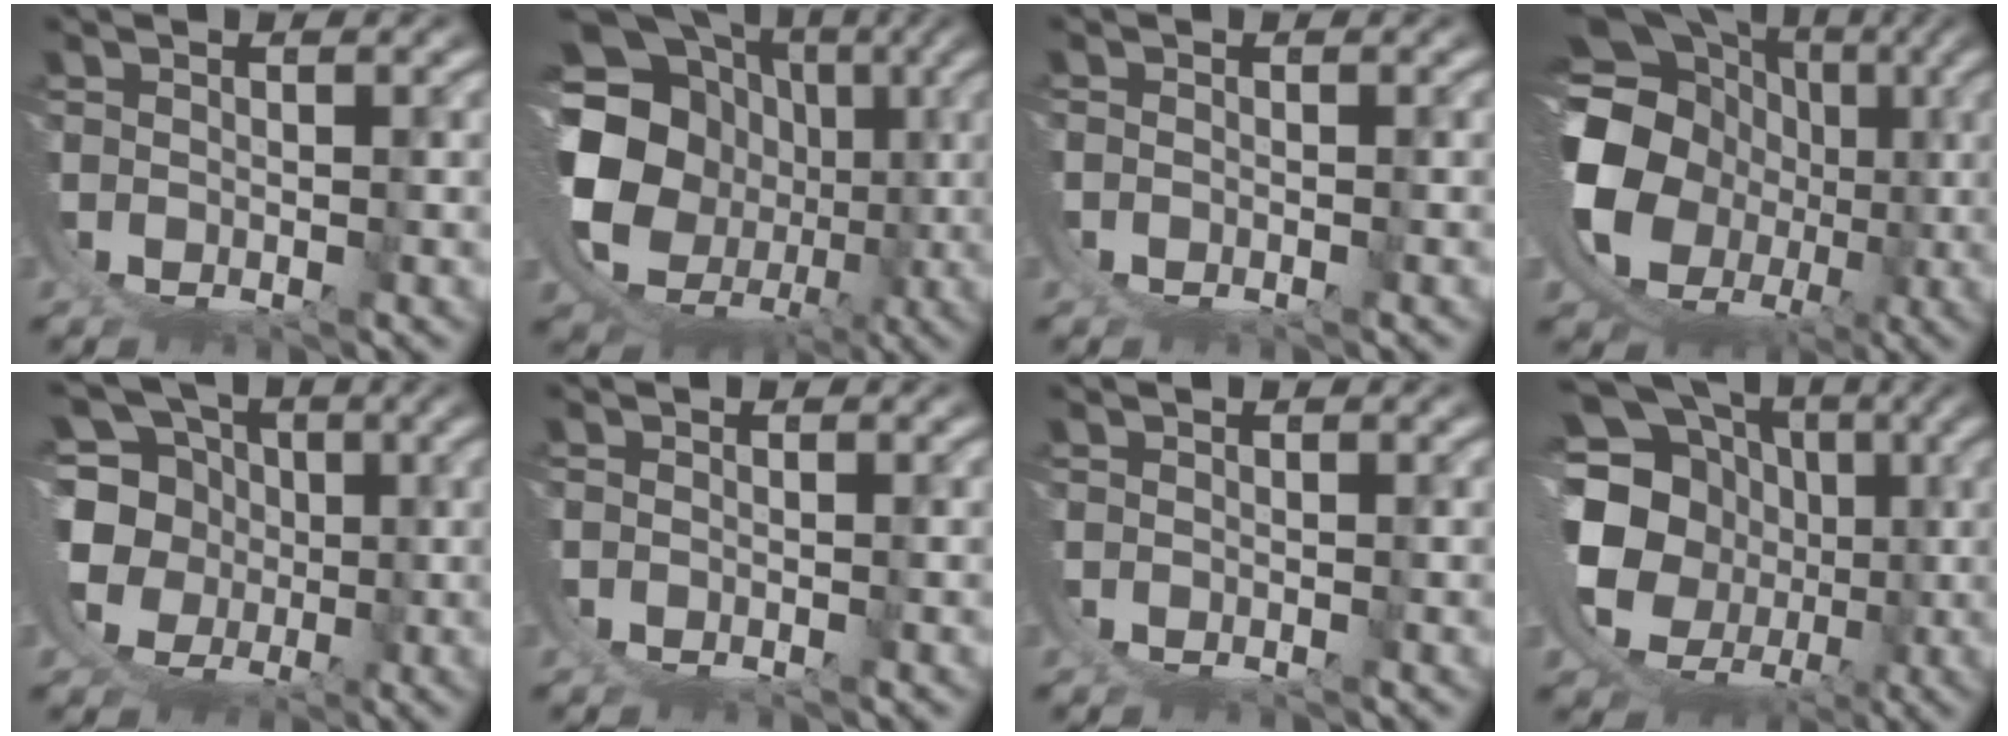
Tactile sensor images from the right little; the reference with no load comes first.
{"total": 17.4, "force": [-0.5, 13.4, 11.1], "torque": [-0.225, -0.049, 0.008]}
{"total": 1.0, "force": [-0.4, -0.9, 0.1], "torque": [0.005, 0.002, -0.009]}
{"total": 19.0, "force": [0.5, 14.7, 12.1], "torque": [-0.231, -0.047, 0.015]}
{"total": 14.3, "force": [0.3, 12.5, 7.0], "torque": [-0.167, -0.057, 0.009]}
{"total": 0.0}
{"total": 0.0}
{"total": 17.3, "force": [1.5, 13.8, 10.2], "torque": [-0.203, -0.027, 0.016]}